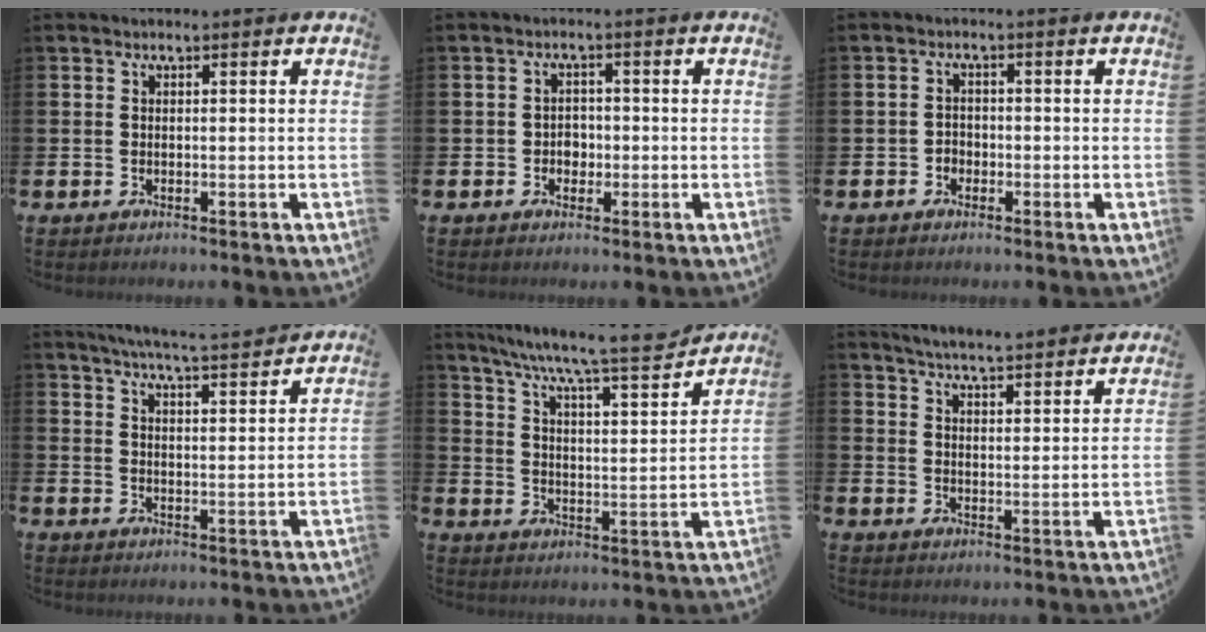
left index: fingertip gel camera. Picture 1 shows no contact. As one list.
[{"total": 2.2, "force": [-0.5, 2.0, 0.8], "torque": [-0.006, 0.002, -0.017]}, {"total": 1.7, "force": [-0.9, 1.4, 0.3], "torque": [-0.003, 0.002, -0.021]}, {"total": 5.7, "force": [5.5, -0.6, 1.5], "torque": [-0.036, -0.039, 0.094]}, {"total": 8.9, "force": [8.2, 0.3, 3.4], "torque": [-0.090, -0.062, 0.135]}, {"total": 5.4, "force": [5.4, -0.2, 0.7], "torque": [-0.028, -0.044, 0.093]}]